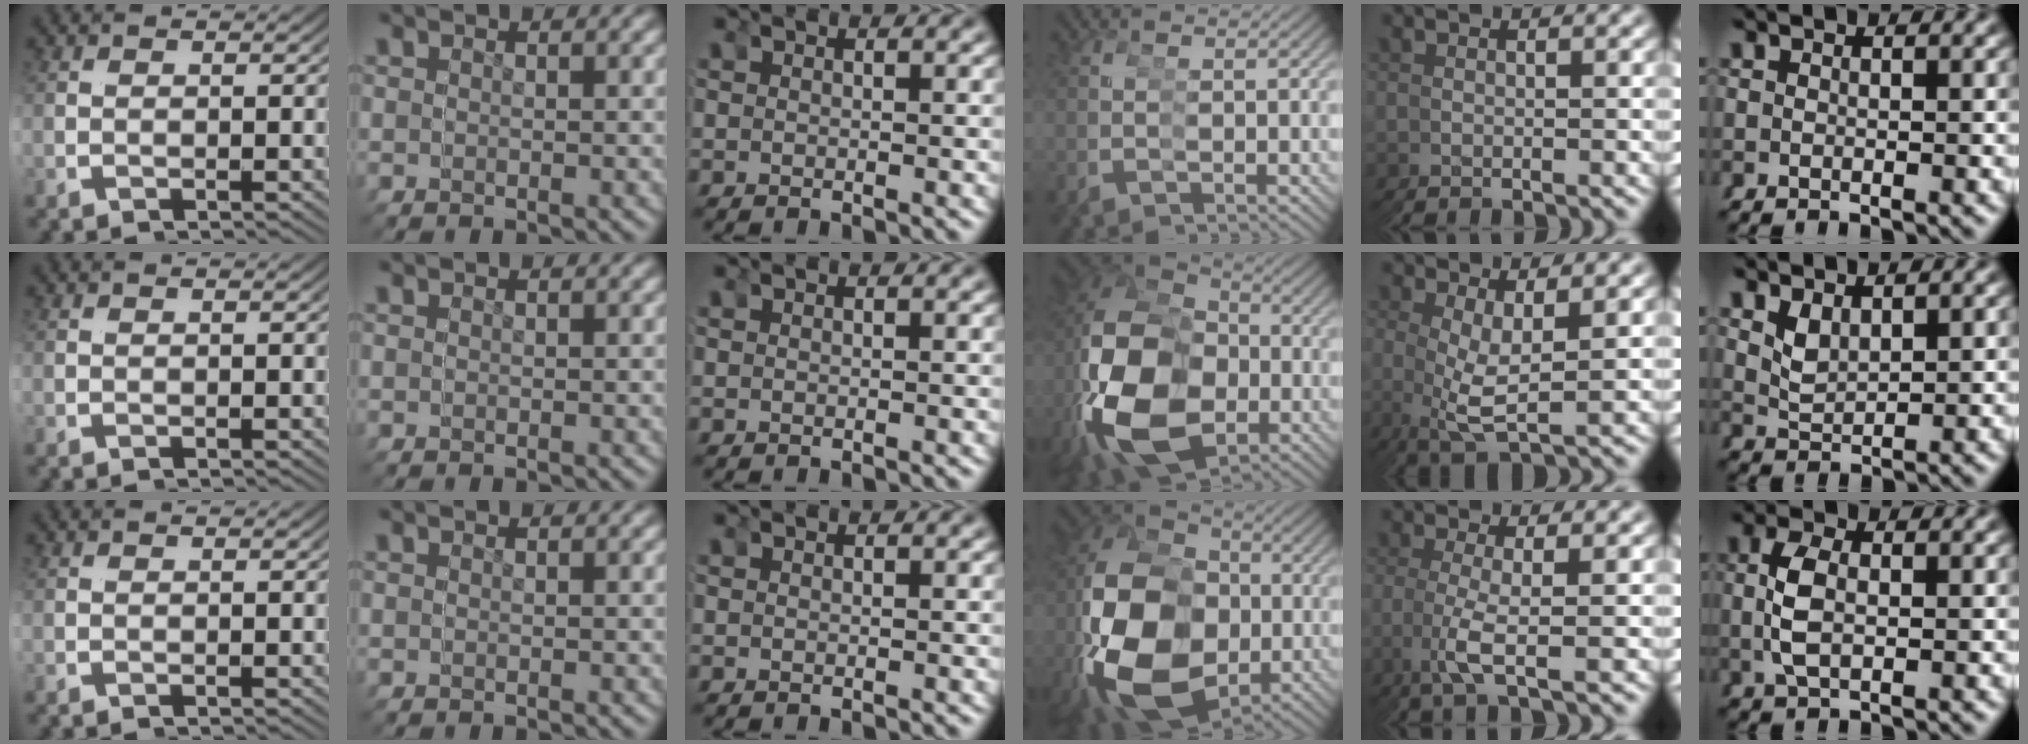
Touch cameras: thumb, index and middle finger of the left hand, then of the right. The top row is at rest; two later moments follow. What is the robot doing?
{"motion": "grasp_and_lifting", "object": "scissors"}